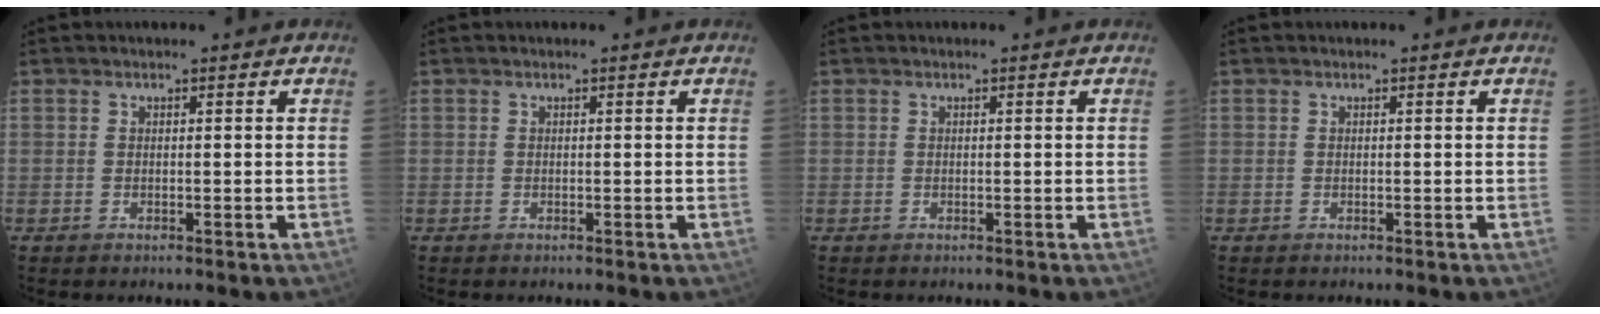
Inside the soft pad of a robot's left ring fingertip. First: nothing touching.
{"total": 0.0}
{"total": 0.0}
{"total": 0.0}